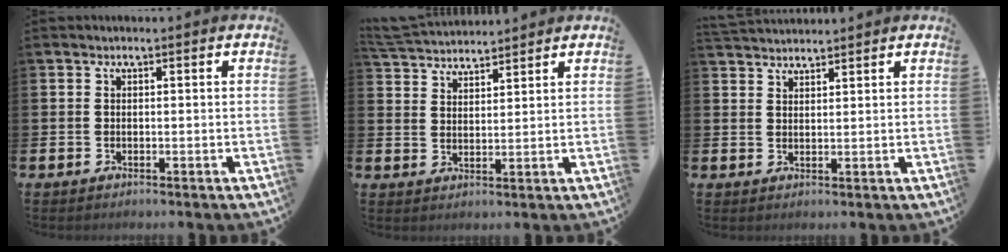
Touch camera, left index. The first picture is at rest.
{"total": 5.0, "force": [5.0, 0.5, 0.2], "torque": [-0.028, -0.024, 0.092]}
{"total": 2.8, "force": [2.8, 0.4, 0.1], "torque": [-0.008, -0.011, 0.052]}